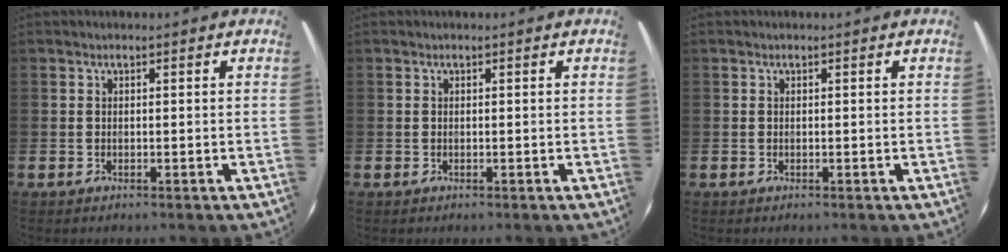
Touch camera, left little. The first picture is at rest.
{"total": 0.0}
{"total": 0.0}